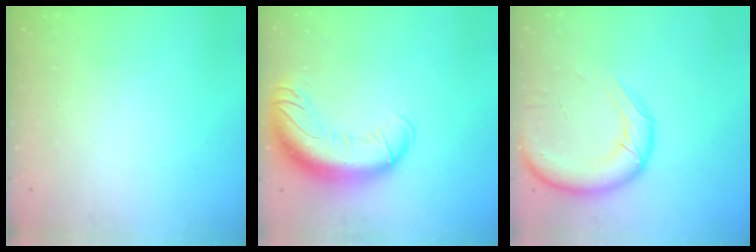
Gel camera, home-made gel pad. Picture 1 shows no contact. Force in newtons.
{"total": 16.7, "press": 16.2, "slide": 4.0}
{"total": 15.3, "press": 14.8, "slide": 3.8}